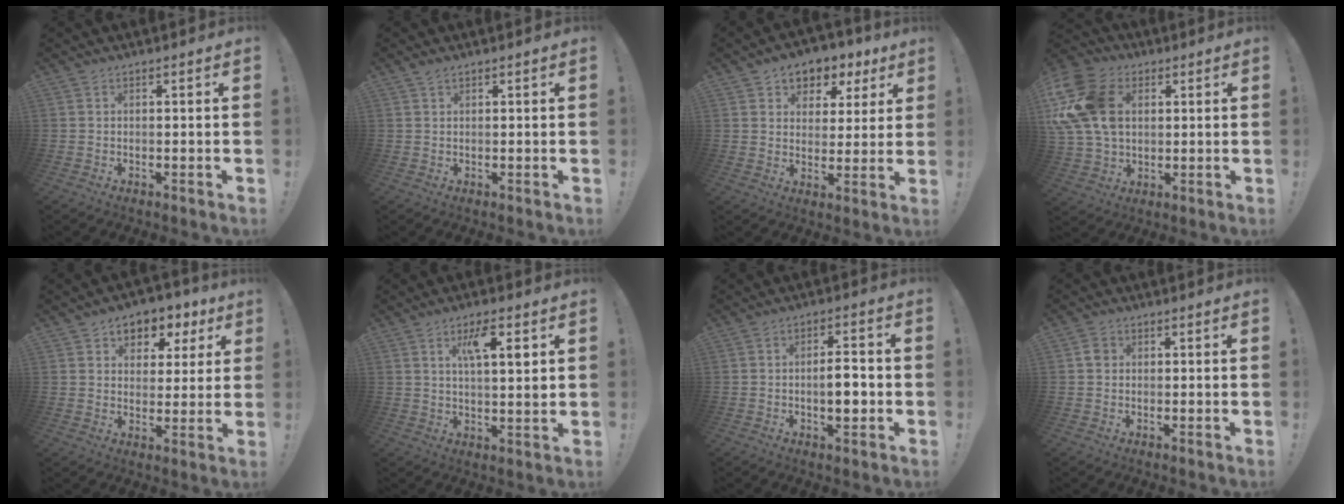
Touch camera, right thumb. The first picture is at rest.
{"total": 1.3, "force": [1.0, 0.6, 0.6], "torque": [-0.008, -0.001, 0.018]}
{"total": 6.4, "force": [2.7, 5.6, 1.5], "torque": [-0.001, -0.027, 0.052]}
{"total": 19.8, "force": [4.8, 14.4, 12.6], "torque": [-0.246, -0.007, 0.094]}
{"total": 6.4, "force": [2.5, 5.5, 2.1], "torque": [-0.011, -0.018, 0.045]}
{"total": 8.7, "force": [4.0, 1.8, 7.5], "torque": [-0.125, -0.011, 0.060]}
{"total": 6.3, "force": [-1.5, 2.3, 5.7], "torque": [-0.077, 0.005, -0.030]}
{"total": 2.5, "force": [0.3, 2.2, 1.1], "torque": [-0.005, 0.000, 0.002]}